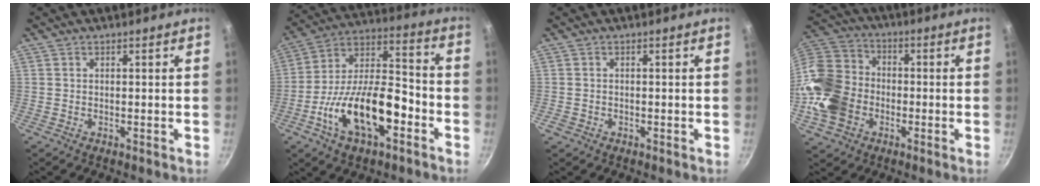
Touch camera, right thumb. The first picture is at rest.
{"total": 19.5, "force": [-7.5, 9.2, 15.5], "torque": [-0.248, 0.052, -0.137]}
{"total": 1.1, "force": [-0.5, 0.8, 0.4], "torque": [-0.008, 0.002, -0.006]}
{"total": 17.2, "force": [-4.3, 13.7, 9.4], "torque": [-0.183, 0.041, -0.094]}